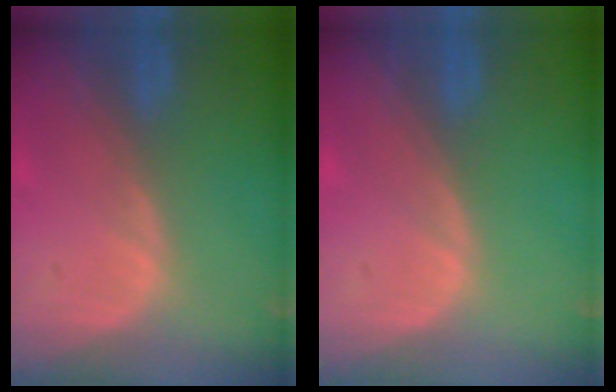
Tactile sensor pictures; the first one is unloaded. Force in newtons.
{"total": 0.0}